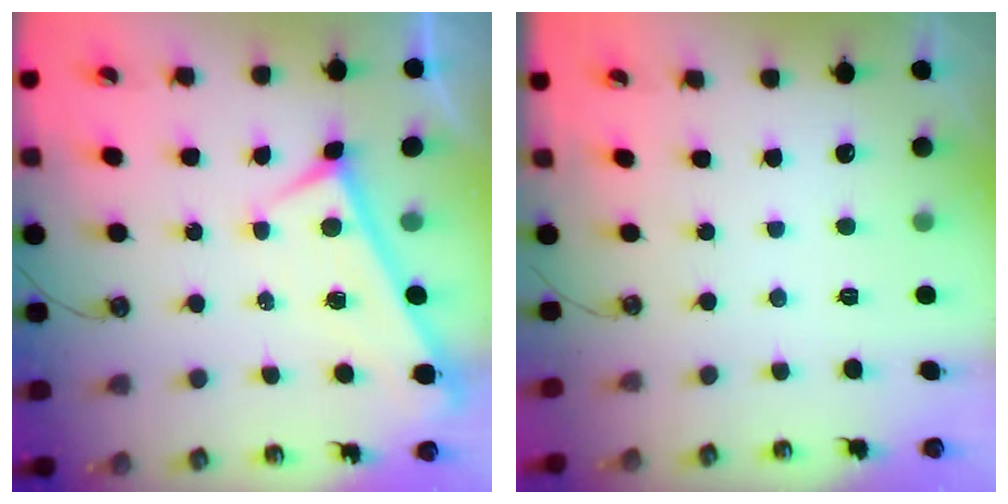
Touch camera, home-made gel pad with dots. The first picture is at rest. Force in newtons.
{"total": 0.0}